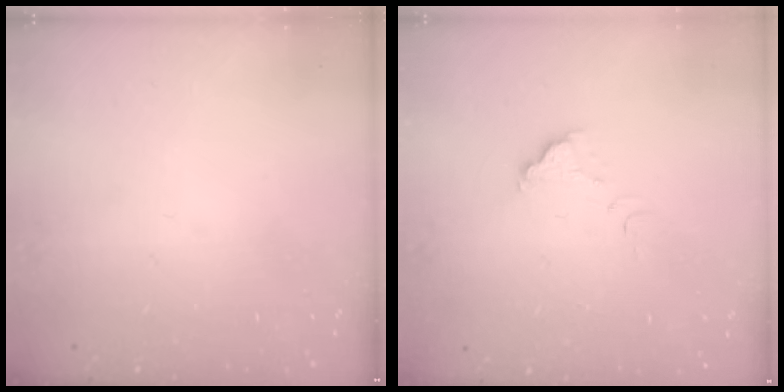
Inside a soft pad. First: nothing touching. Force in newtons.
{"total": 2.4, "press": 2.4, "slide": 0.1}